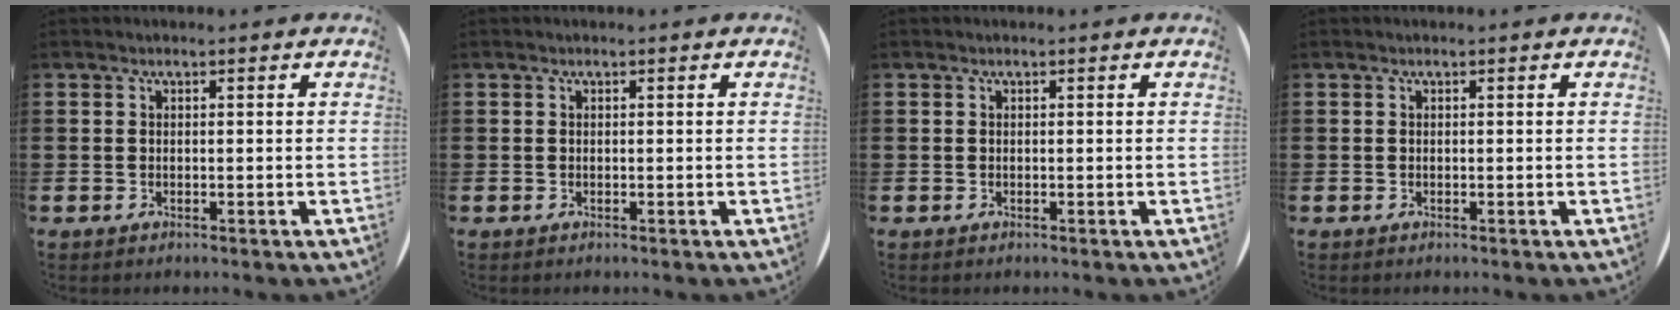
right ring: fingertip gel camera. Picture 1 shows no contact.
{"total": 0.0}
{"total": 0.0}
{"total": 0.0}